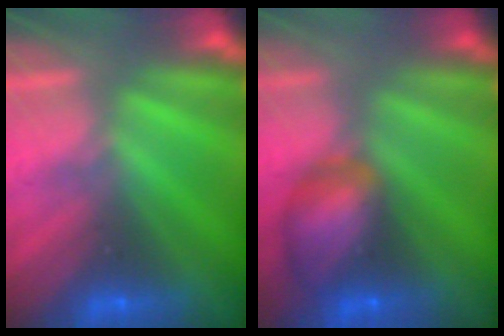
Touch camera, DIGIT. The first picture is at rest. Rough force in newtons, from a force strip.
{"total": 5.9}